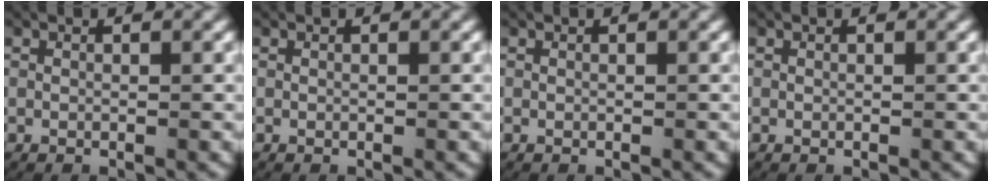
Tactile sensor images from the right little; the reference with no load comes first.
{"total": 0.0}
{"total": 0.0}
{"total": 0.0}